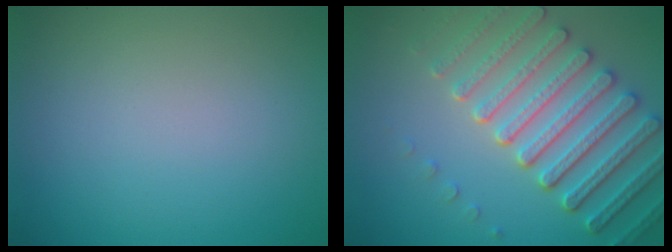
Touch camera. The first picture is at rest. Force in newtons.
{"total": 6.4, "press": 5.4, "slide": 3.3}